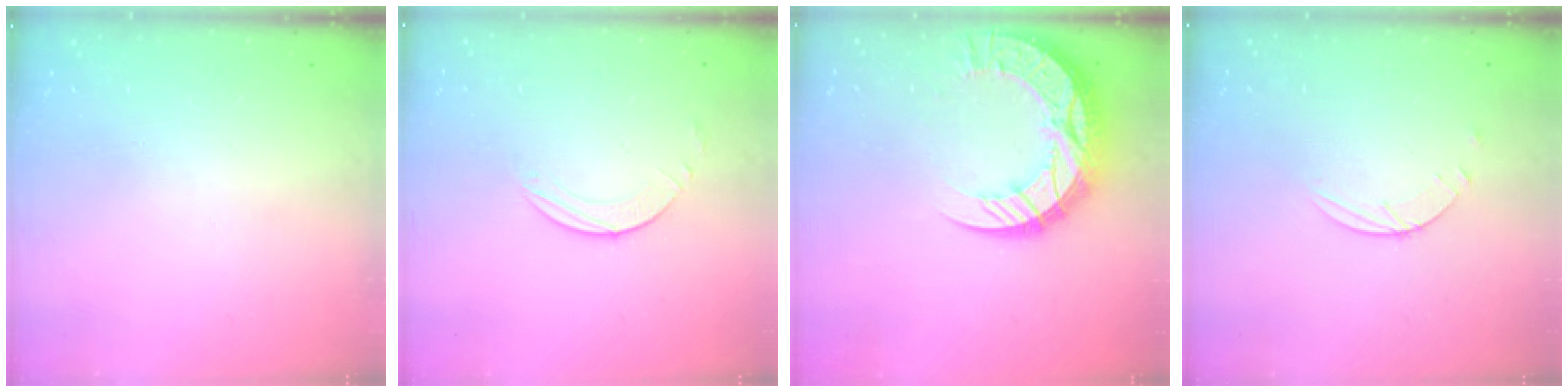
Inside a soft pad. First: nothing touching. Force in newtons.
{"total": 3.2, "press": 3.2, "slide": 0.3}
{"total": 18.2, "press": 18.2, "slide": 1.4}
{"total": 2.5, "press": 2.4, "slide": 0.3}